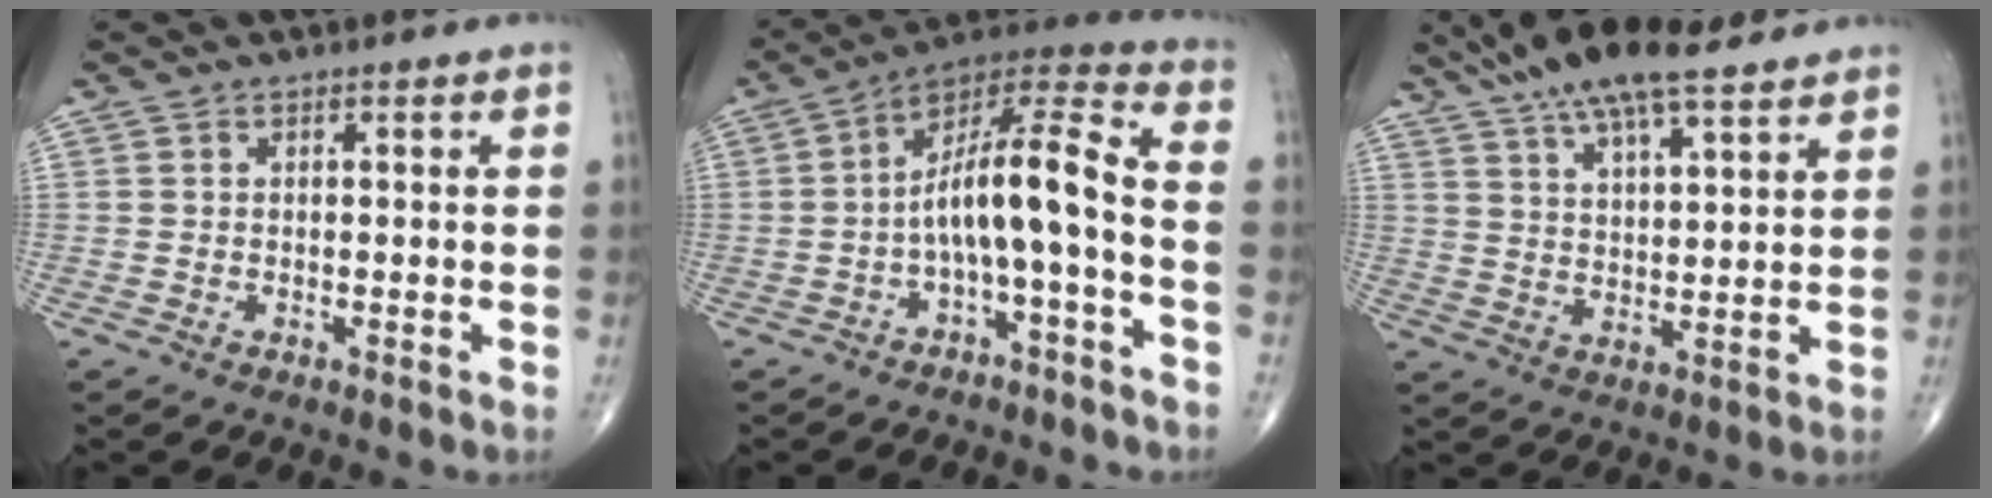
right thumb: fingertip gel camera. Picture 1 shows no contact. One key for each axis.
{"total": 12.7, "fx": -2.9, "fy": 2.1, "fz": 12.2, "tx": -0.224, "ty": 0.076, "tz": -0.050}
{"total": 15.2, "fx": 11.0, "fy": 4.5, "fz": 9.4, "tx": -0.159, "ty": -0.029, "tz": 0.195}